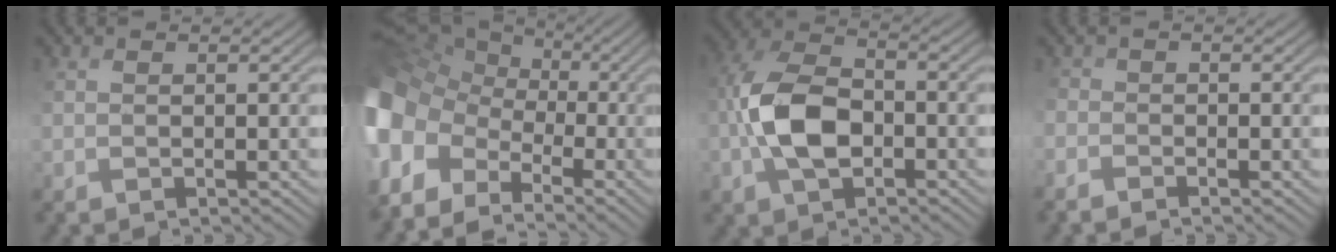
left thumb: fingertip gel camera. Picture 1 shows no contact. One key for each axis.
{"total": 14.2, "fx": -3.8, "fy": 10.5, "fz": 8.8, "tx": -0.243, "ty": -0.011, "tz": -0.064}
{"total": 8.3, "fx": -1.5, "fy": 5.0, "fz": 6.4, "tx": -0.141, "ty": 0.019, "tz": -0.039}
{"total": 2.4, "fx": -2.1, "fy": 1.1, "fz": 0.5, "tx": -0.010, "ty": -0.005, "tz": -0.046}